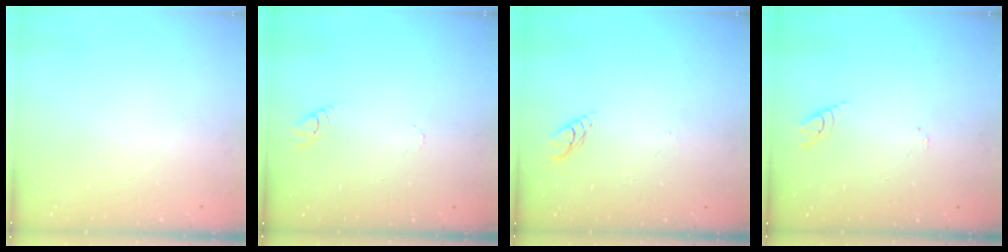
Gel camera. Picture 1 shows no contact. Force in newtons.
{"total": 3.2, "press": 3.2, "slide": 0.3}
{"total": 4.4, "press": 4.4, "slide": 0.6}
{"total": 3.7, "press": 3.7, "slide": 0.4}